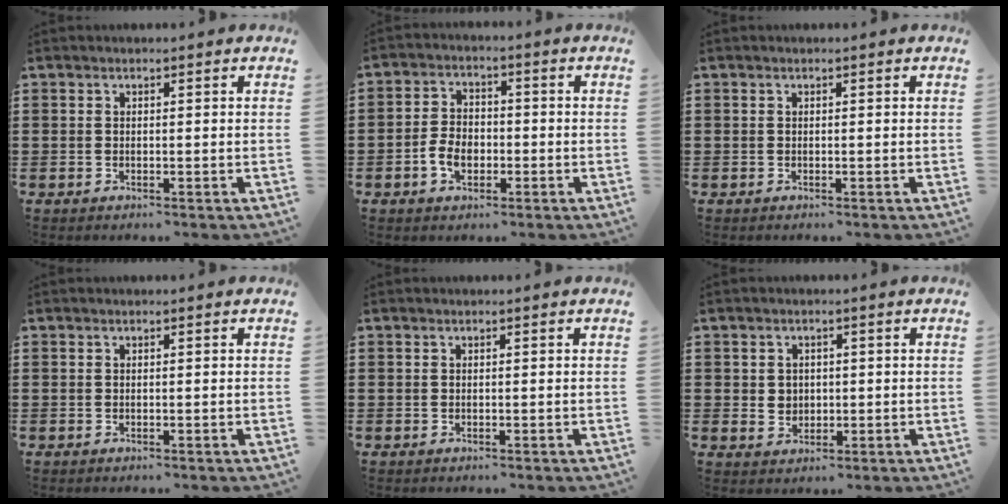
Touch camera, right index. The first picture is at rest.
{"total": 4.6, "force": [-1.6, 3.1, 2.9], "torque": [-0.070, 0.001, -0.033]}
{"total": 0.0}
{"total": 0.0}
{"total": 0.0}
{"total": 2.3, "force": [0.4, 2.2, 0.5], "torque": [-0.018, 0.010, 0.006]}